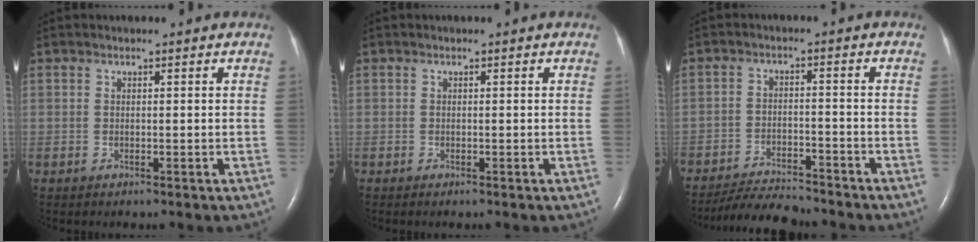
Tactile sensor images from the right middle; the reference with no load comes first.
{"total": 0.0}
{"total": 8.2, "force": [-7.9, 0.8, 2.1], "torque": [-0.032, -0.016, -0.133]}